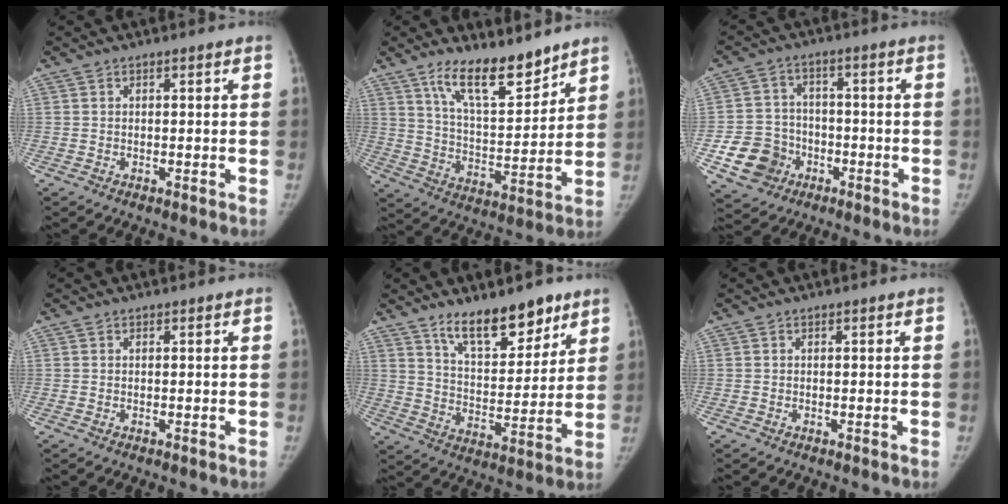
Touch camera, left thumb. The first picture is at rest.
{"total": 13.1, "force": [10.0, 4.2, 7.4], "torque": [-0.092, -0.074, 0.181]}
{"total": 9.8, "force": [-4.1, 8.5, 2.7], "torque": [-0.021, 0.028, -0.064]}
{"total": 0.0}
{"total": 13.8, "force": [9.9, 5.8, 7.7], "torque": [-0.072, -0.070, 0.170]}
{"total": 0.0}